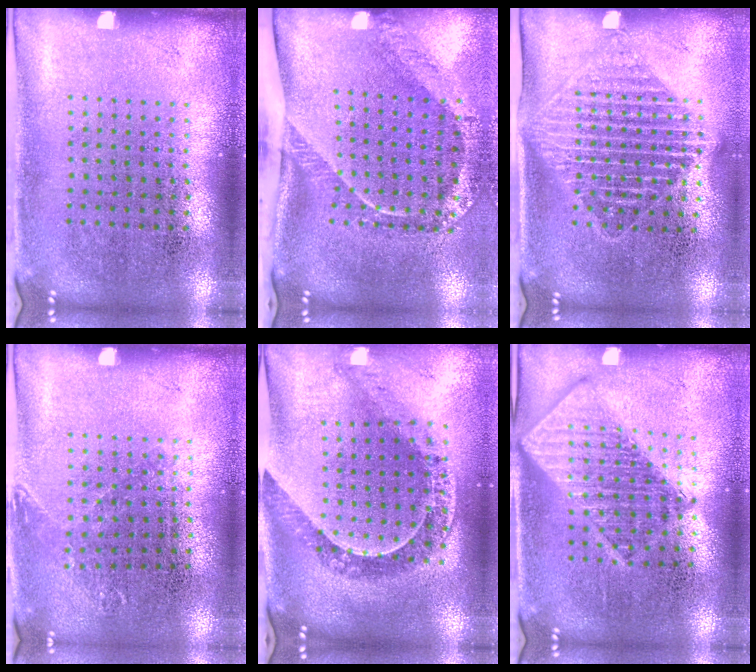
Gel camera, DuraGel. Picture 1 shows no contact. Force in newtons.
{"total": 2.6, "press": 1.7, "slide": 2.0}
{"total": 1.7, "press": 1.4, "slide": 1.0}
{"total": 0.8, "press": 0.8, "slide": 0.1}
{"total": 1.1, "press": 1.1, "slide": 0.1}
{"total": 2.8, "press": 2.8, "slide": 0.4}